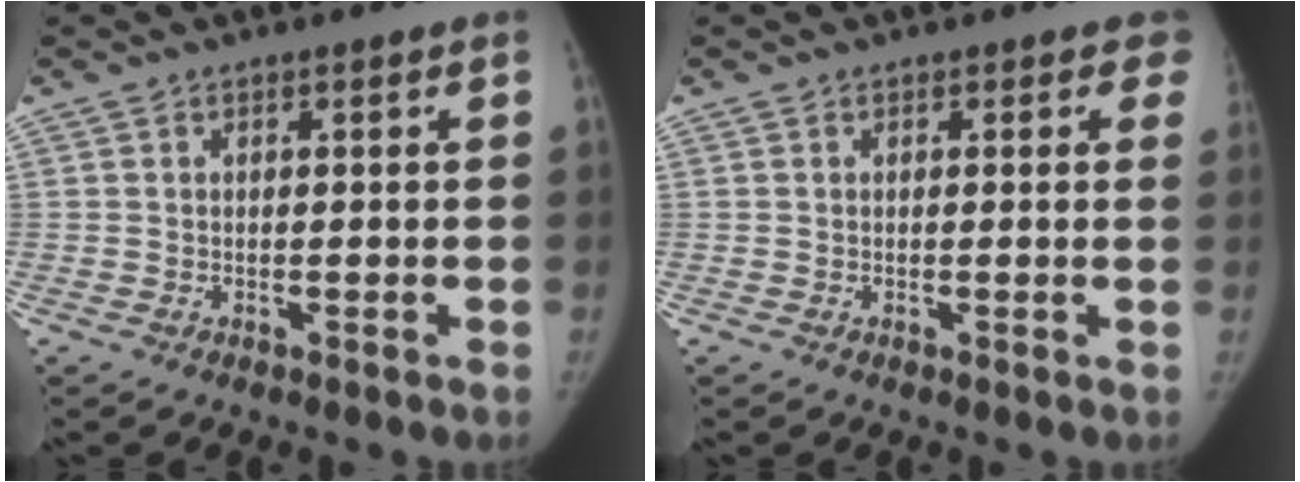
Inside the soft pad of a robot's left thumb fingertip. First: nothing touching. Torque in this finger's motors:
{"motor_torque": [-0.07, 0.04, 0.12, 0.32, -0.01]}